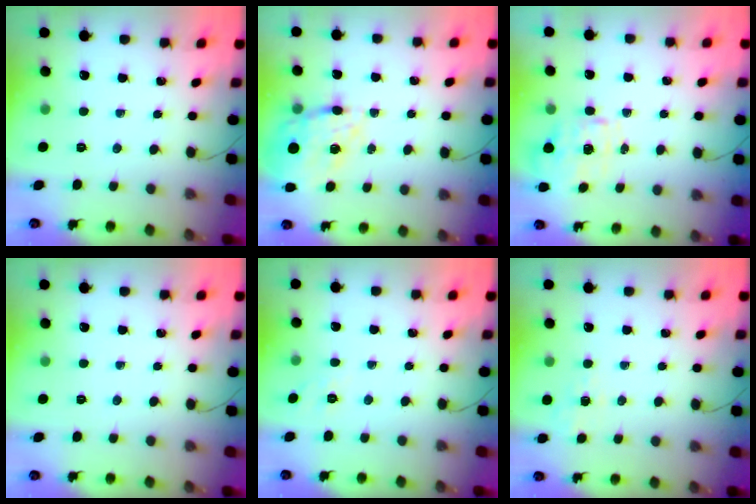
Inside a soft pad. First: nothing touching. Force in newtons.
{"total": 18.1, "press": 17.7, "slide": 4.1}
{"total": 1.6, "press": 1.5, "slide": 0.5}
{"total": 0.0}
{"total": 3.4, "press": 2.9, "slide": 1.7}
{"total": 1.9, "press": 1.1, "slide": 1.6}